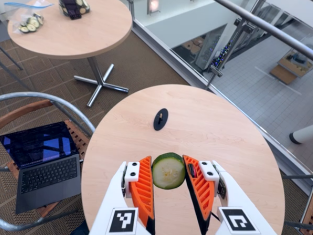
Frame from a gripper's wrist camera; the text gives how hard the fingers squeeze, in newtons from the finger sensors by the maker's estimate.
{"total": 7.7, "left": 8.0, "right": 7.4}